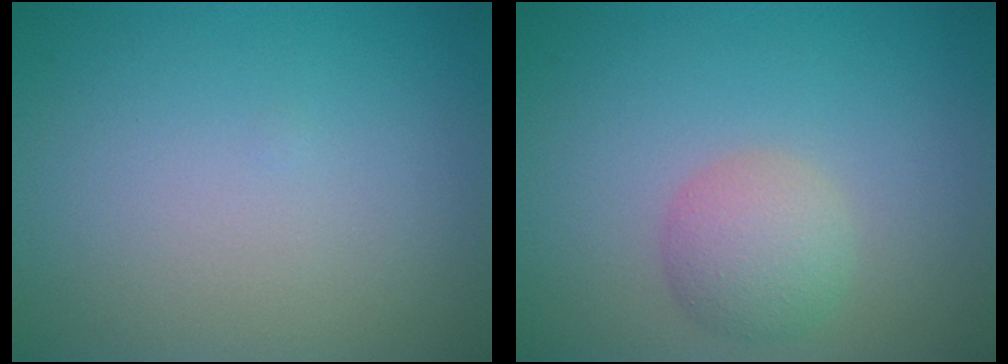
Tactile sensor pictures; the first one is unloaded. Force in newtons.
{"total": 2.9, "press": 2.9, "slide": 0.1}